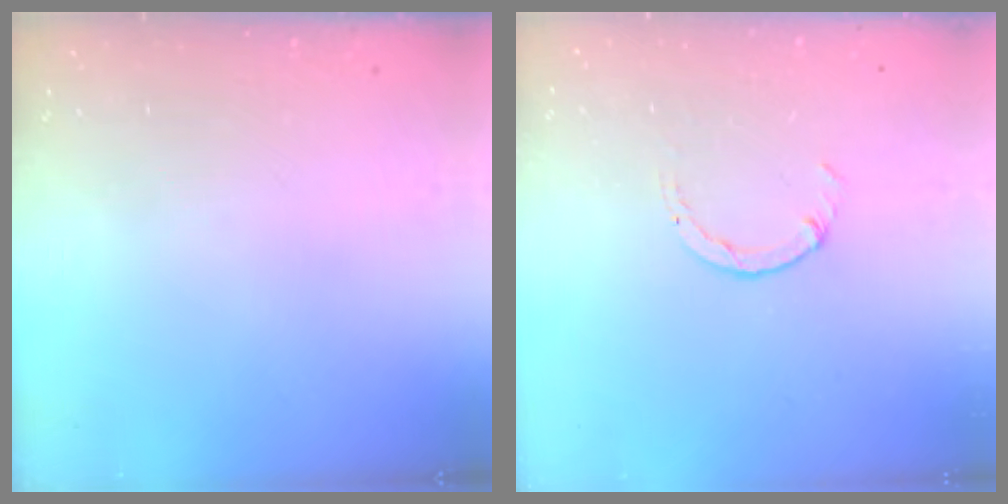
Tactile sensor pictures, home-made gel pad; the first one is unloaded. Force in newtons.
{"total": 1.1, "press": 1.1, "slide": 0.2}